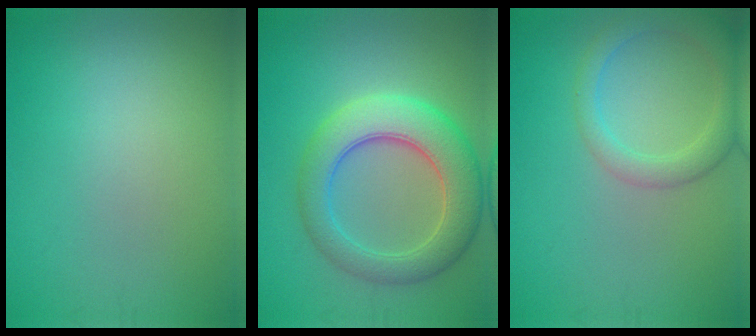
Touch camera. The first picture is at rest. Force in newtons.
{"total": 7.3, "press": 7.2, "slide": 0.4}
{"total": 3.7, "press": 3.7, "slide": 0.2}